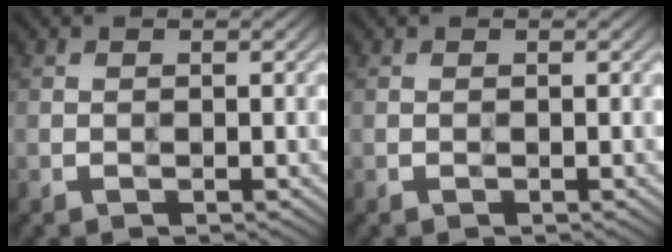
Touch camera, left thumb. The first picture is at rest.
{"total": 0.0}